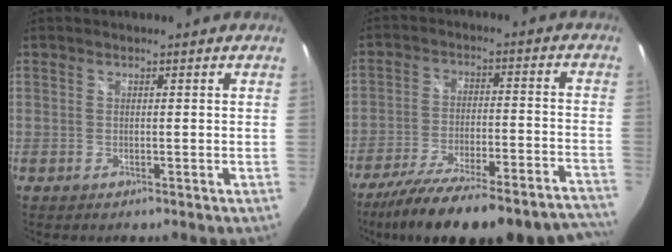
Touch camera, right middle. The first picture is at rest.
{"total": 28.5, "force": [-25.0, 4.1, 13.0], "torque": [-0.206, -0.045, -0.352]}